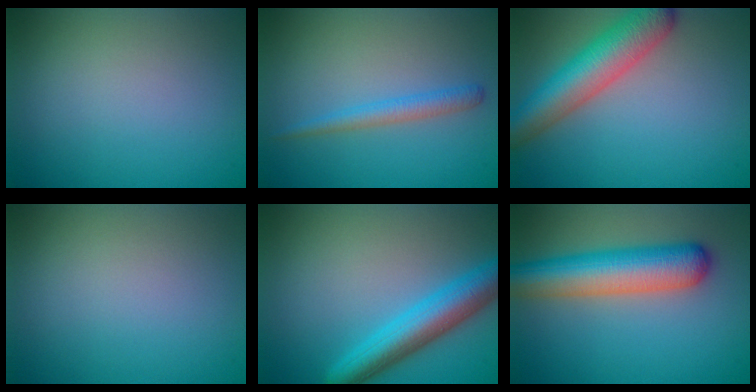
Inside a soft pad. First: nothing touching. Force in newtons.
{"total": 2.0, "press": 2.0, "slide": 0.0}
{"total": 7.0, "press": 7.0, "slide": 0.2}
{"total": 0.0}
{"total": 5.8, "press": 5.8, "slide": 0.1}
{"total": 7.2, "press": 7.2, "slide": 0.3}